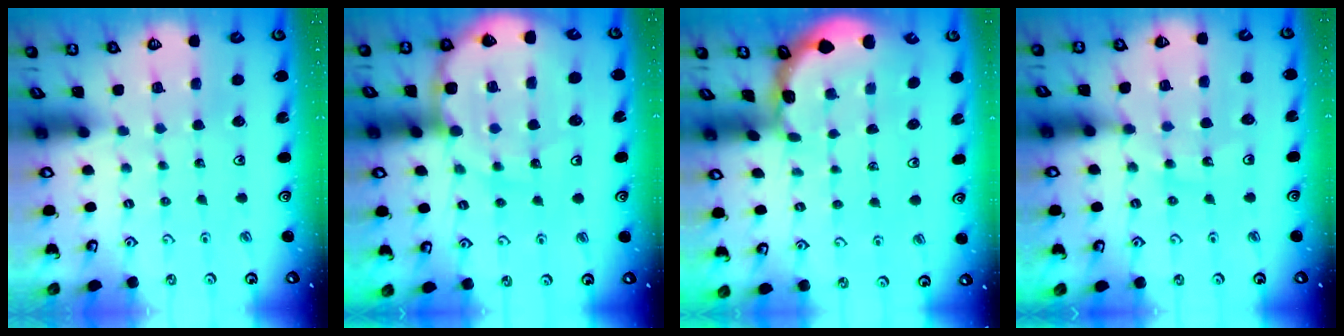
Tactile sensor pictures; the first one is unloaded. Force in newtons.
{"total": 13.5, "press": 13.4, "slide": 1.6}
{"total": 1.5, "press": 1.5, "slide": 0.1}
{"total": 13.0, "press": 12.4, "slide": 3.9}